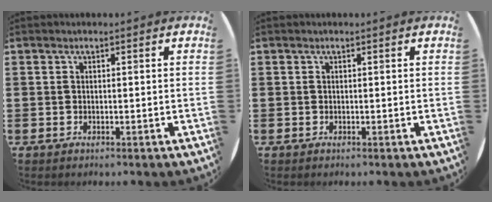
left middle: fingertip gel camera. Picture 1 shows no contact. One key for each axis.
{"total": 0.0}